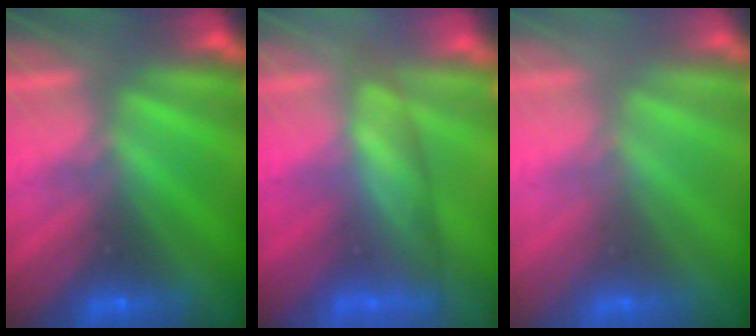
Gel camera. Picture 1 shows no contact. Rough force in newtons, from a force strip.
{"total": 3.7}
{"total": 2.5}